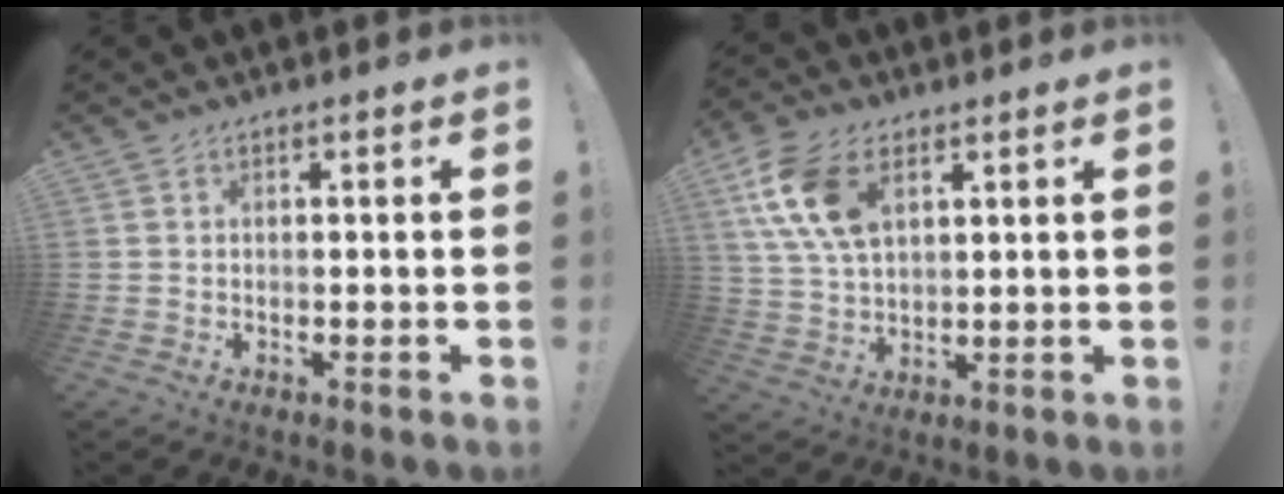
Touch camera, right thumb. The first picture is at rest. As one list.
[{"total": 13.9, "force": [5.8, 8.2, 9.5], "torque": [-0.194, -0.005, 0.111]}]